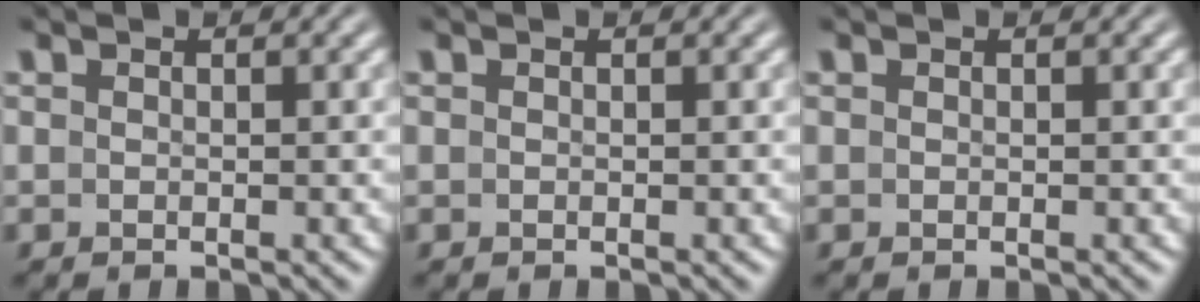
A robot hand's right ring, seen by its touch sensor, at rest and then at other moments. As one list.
[{"total": 0.0}, {"total": 0.0}]